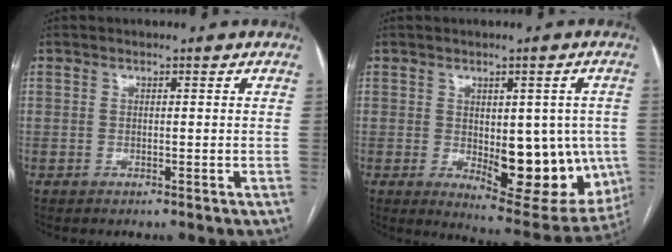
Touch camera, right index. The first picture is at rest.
{"total": 15.3, "force": [-2.0, 6.5, 13.7], "torque": [-0.164, -0.006, -0.004]}